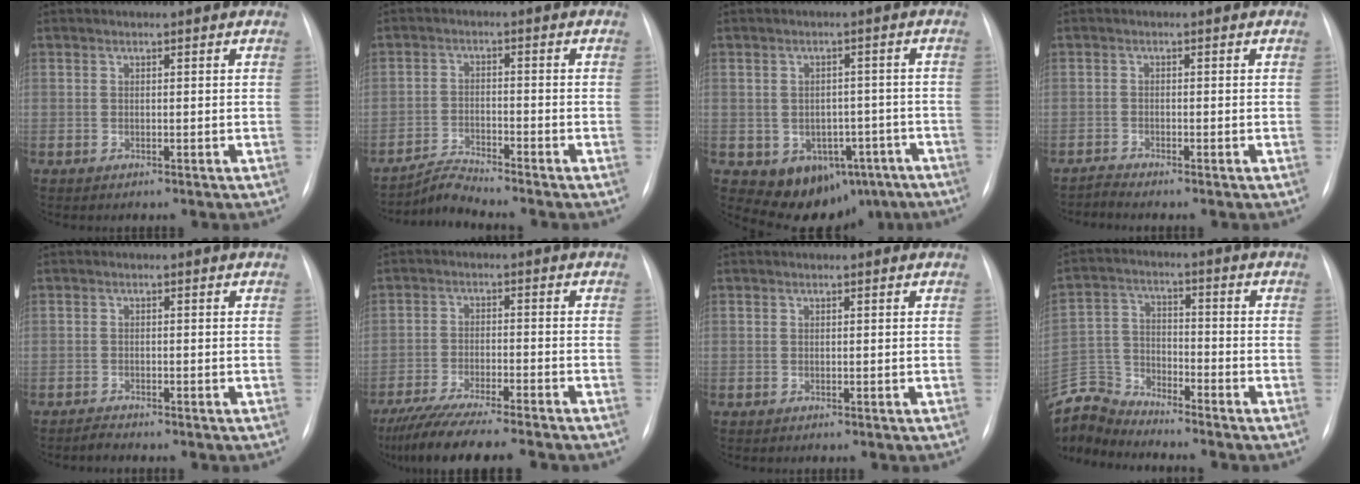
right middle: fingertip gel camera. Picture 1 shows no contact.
{"total": 3.9, "force": [-3.7, -1.2, -0.4], "torque": [-0.001, -0.019, -0.069]}
{"total": 10.6, "force": [-6.0, 7.5, 4.6], "torque": [-0.043, 0.025, -0.071]}
{"total": 1.3, "force": [-1.1, -0.4, -0.3], "torque": [0.007, -0.008, -0.023]}
{"total": 1.1, "force": [-1.1, 0.0, 0.0], "torque": [-0.002, -0.005, -0.019]}
{"total": 13.2, "force": [-11.2, 0.7, 6.9], "torque": [-0.110, -0.030, -0.177]}
{"total": 0.0}
{"total": 8.5, "force": [-8.5, 0.2, -0.5], "torque": [0.000, 0.013, -0.169]}